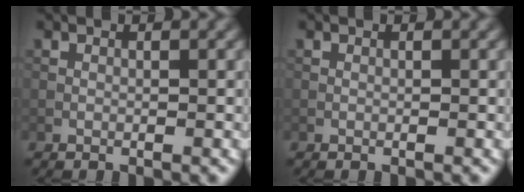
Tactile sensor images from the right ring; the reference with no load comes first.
{"total": 0.0}